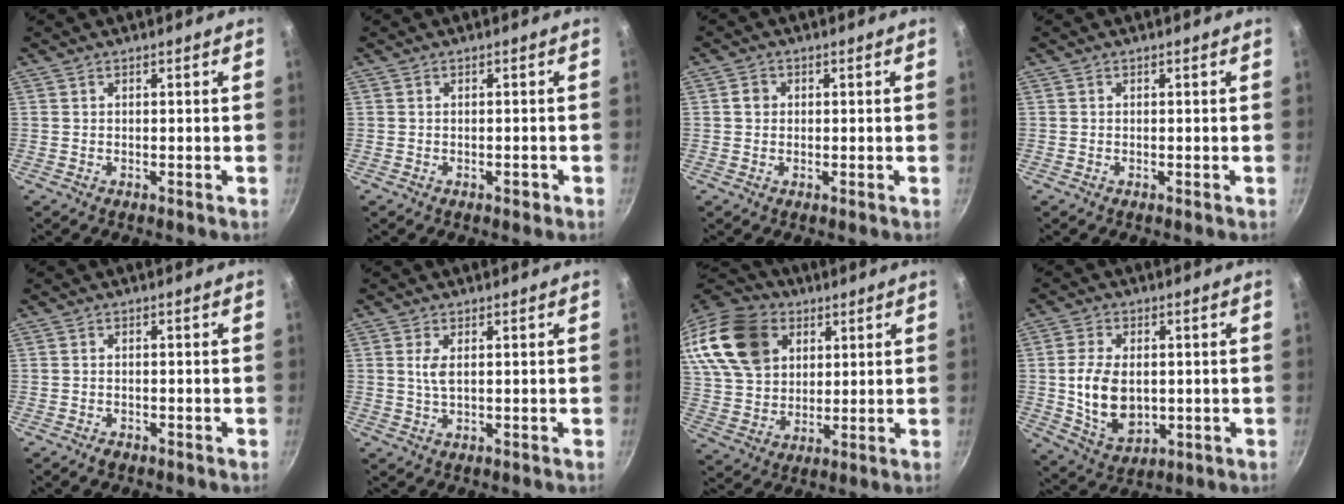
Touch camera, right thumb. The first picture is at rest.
{"total": 1.1, "force": [-0.6, 0.5, 0.8], "torque": [-0.011, 0.007, -0.006]}
{"total": 2.9, "force": [0.6, 2.5, 1.3], "torque": [-0.009, 0.004, 0.007]}
{"total": 0.0}
{"total": 1.5, "force": [-1.1, 0.8, 0.7], "torque": [-0.016, 0.010, -0.016]}
{"total": 2.5, "force": [0.6, 0.9, 2.2], "torque": [-0.048, -0.004, 0.014]}
{"total": 20.7, "force": [8.3, 15.1, 11.6], "torque": [-0.210, 0.001, 0.158]}
{"total": 11.4, "force": [0.1, 7.4, 8.6], "torque": [-0.146, -0.008, 0.015]}